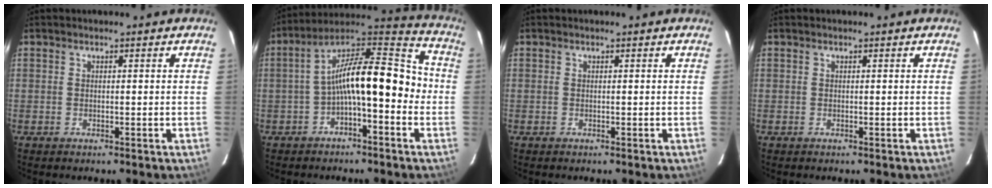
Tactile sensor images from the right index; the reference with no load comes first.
{"total": 14.0, "force": [-3.3, 4.9, 12.7], "torque": [-0.217, 0.034, -0.064]}
{"total": 0.0}
{"total": 0.0}